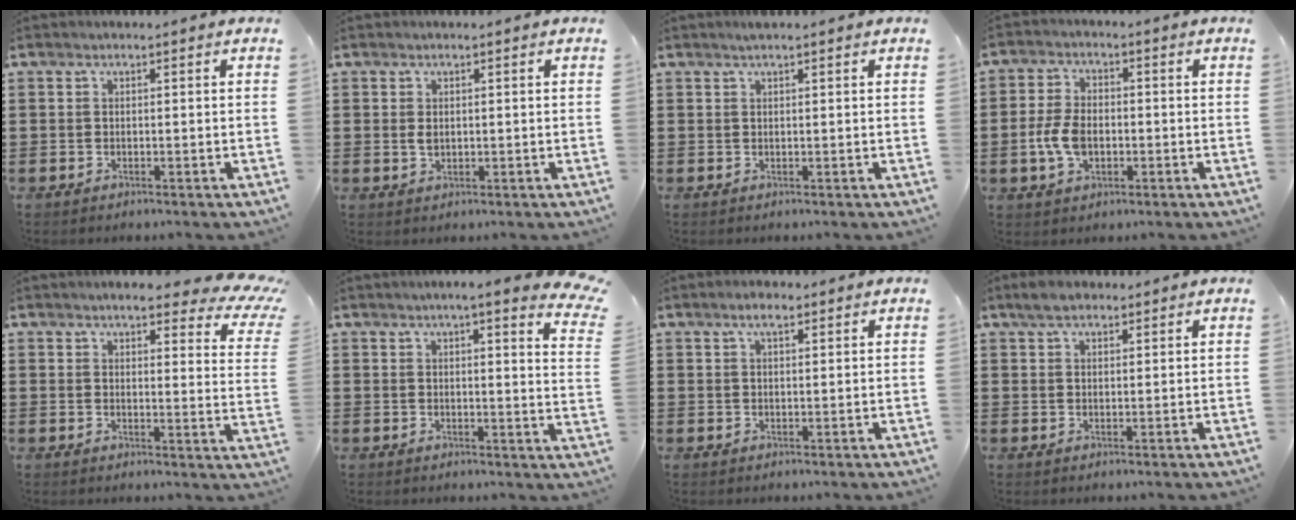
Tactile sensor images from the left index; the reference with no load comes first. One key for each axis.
{"total": 1.4, "fx": 0.3, "fy": 0.9, "fz": 1.1, "tx": -0.024, "ty": 0.005, "tz": 0.005}
{"total": 0.9, "fx": 0.7, "fy": 0.0, "fz": 0.6, "tx": -0.013, "ty": 0.001, "tz": 0.013}
{"total": 6.1, "fx": -1.1, "fy": 3.8, "fz": 4.7, "tx": -0.118, "ty": -0.003, "tz": -0.026}
{"total": 6.0, "fx": 4.8, "fy": 0.8, "fz": 3.5, "tx": -0.069, "ty": -0.021, "tz": 0.080}
{"total": 4.5, "fx": 3.6, "fy": -0.2, "fz": 2.7, "tx": -0.060, "ty": -0.016, "tz": 0.057}
{"total": 2.9, "fx": 1.9, "fy": 0.9, "fz": 2.0, "tx": -0.042, "ty": 0.006, "tz": 0.034}
{"total": 3.3, "fx": 2.6, "fy": 1.4, "fz": 1.4, "tx": -0.034, "ty": 0.009, "tz": 0.048}